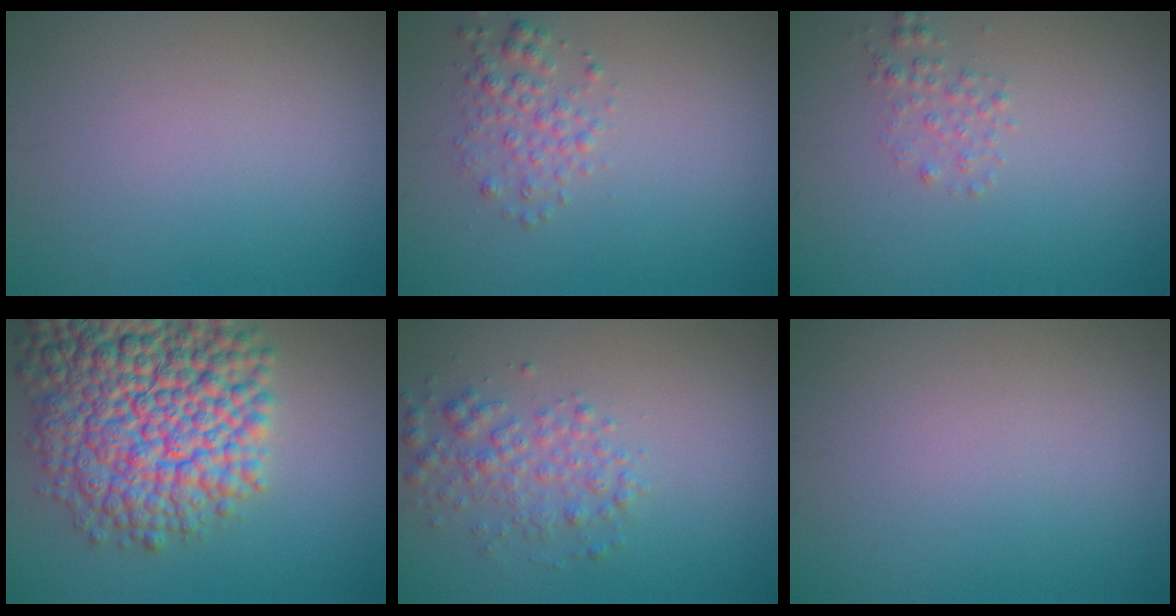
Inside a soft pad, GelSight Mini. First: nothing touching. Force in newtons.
{"total": 2.0, "press": 2.0, "slide": 0.1}
{"total": 1.2, "press": 1.2, "slide": 0.1}
{"total": 13.7, "press": 13.7, "slide": 0.6}
{"total": 2.8, "press": 2.8, "slide": 0.1}
{"total": 0.0}